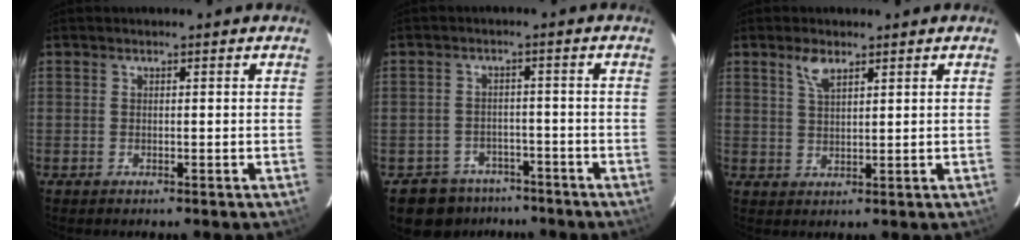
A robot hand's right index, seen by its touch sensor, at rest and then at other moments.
{"total": 7.4, "force": [-5.4, 5.1, 0.6], "torque": [-0.027, 0.023, -0.072]}
{"total": 3.6, "force": [2.4, 1.4, 2.3], "torque": [-0.044, 0.003, 0.046]}